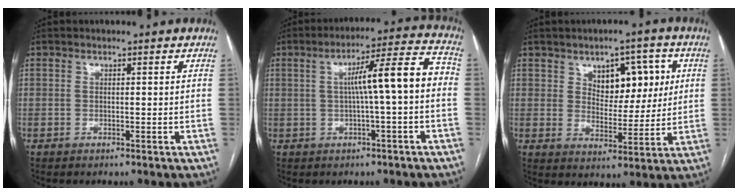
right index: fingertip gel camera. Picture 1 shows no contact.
{"total": 10.1, "force": [-0.3, 0.5, 10.0], "torque": [-0.146, 0.033, -0.004]}
{"total": 8.9, "force": [3.1, 5.1, 6.6], "torque": [-0.084, 0.016, 0.053]}